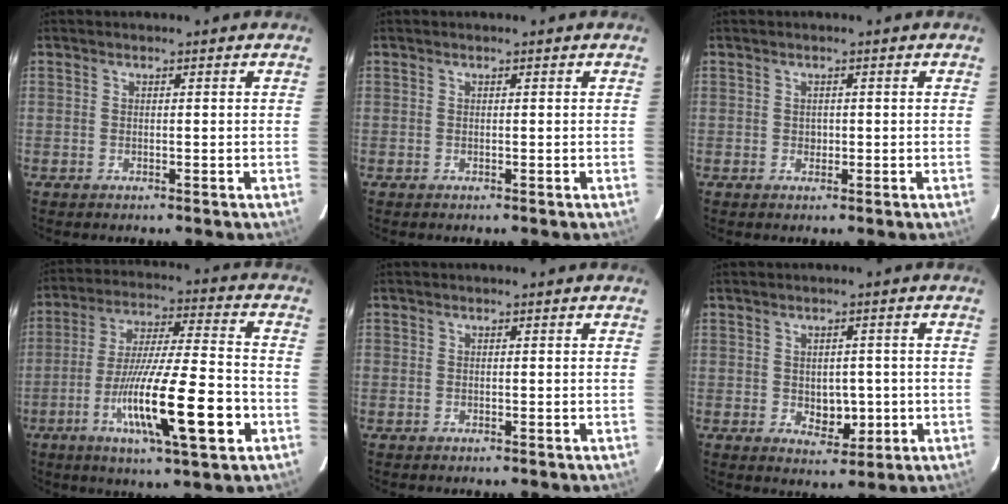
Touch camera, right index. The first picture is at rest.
{"total": 0.0}
{"total": 0.8, "force": [-0.1, 0.7, 0.4], "torque": [-0.006, 0.002, -0.001]}
{"total": 17.7, "force": [-6.2, 1.5, 16.5], "torque": [-0.286, -0.013, -0.102]}
{"total": 0.0}
{"total": 4.6, "force": [-0.5, 3.1, 3.3], "torque": [-0.038, 0.001, 0.004]}